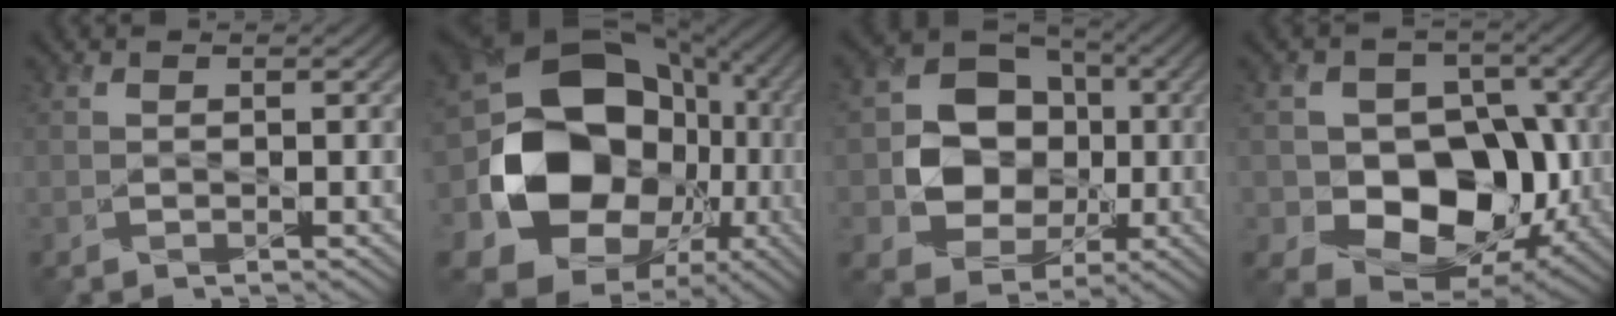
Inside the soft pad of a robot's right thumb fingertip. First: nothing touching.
{"total": 19.6, "force": [-2.7, 15.6, 11.5], "torque": [-0.234, -0.037, -0.038]}
{"total": 10.8, "force": [-0.8, 9.2, 5.6], "torque": [-0.107, -0.011, -0.023]}
{"total": 12.2, "force": [-2.5, 9.3, 7.5], "torque": [-0.104, -0.019, -0.056]}